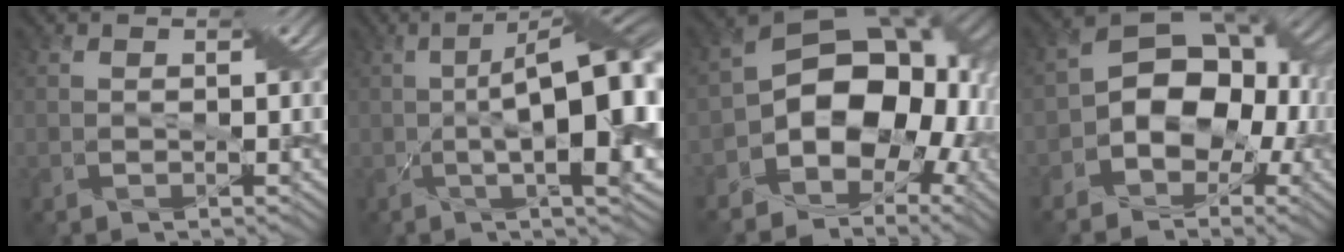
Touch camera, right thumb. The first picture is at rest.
{"total": 15.7, "force": [-1.3, 5.0, 14.8], "torque": [-0.214, 0.006, -0.018]}
{"total": 14.2, "force": [-3.8, 10.2, 9.1], "torque": [-0.127, -0.014, -0.076]}
{"total": 10.9, "force": [-2.5, 7.8, 7.3], "torque": [-0.105, -0.003, -0.057]}